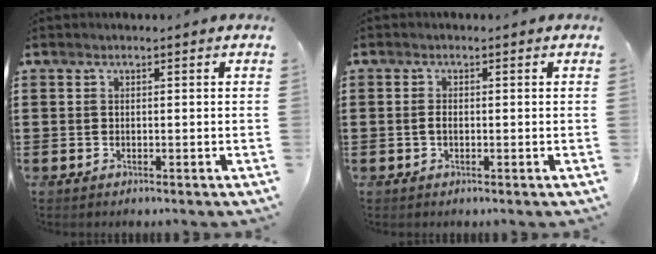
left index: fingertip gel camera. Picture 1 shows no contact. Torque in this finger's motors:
{"motor_torque": [0.43, 0.22, 0.18, 0.01]}